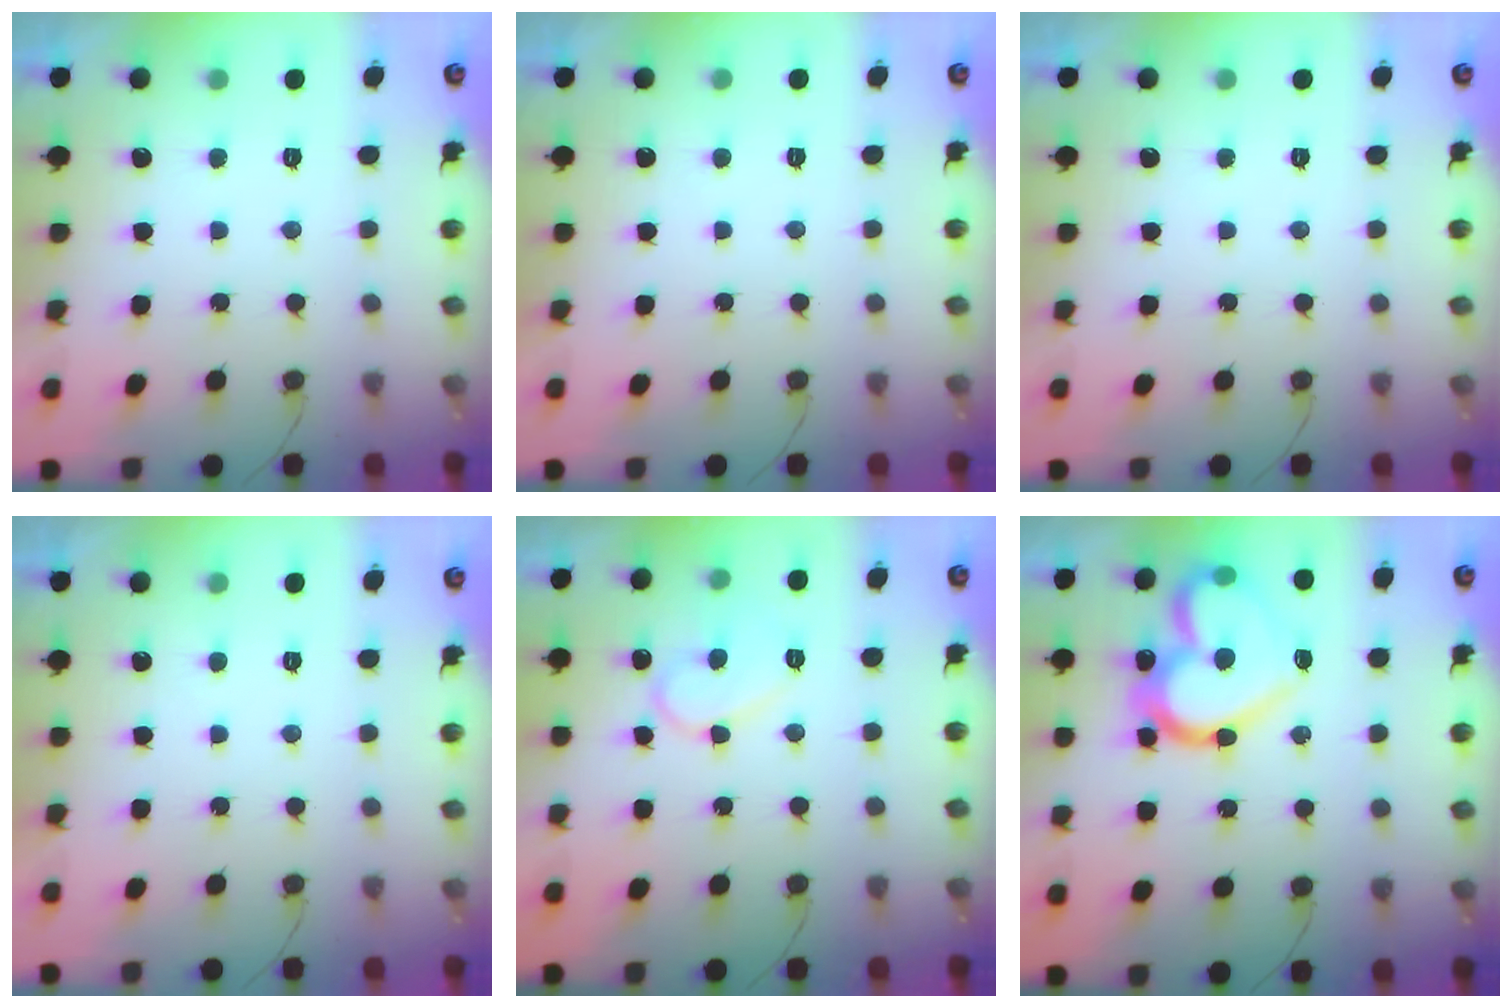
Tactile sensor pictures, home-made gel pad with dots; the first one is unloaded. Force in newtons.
{"total": 1.7, "press": 1.7, "slide": 0.1}
{"total": 0.0}
{"total": 1.7, "press": 1.7, "slide": 0.0}
{"total": 9.5, "press": 9.4, "slide": 0.7}
{"total": 20.0, "press": 19.9, "slide": 2.1}